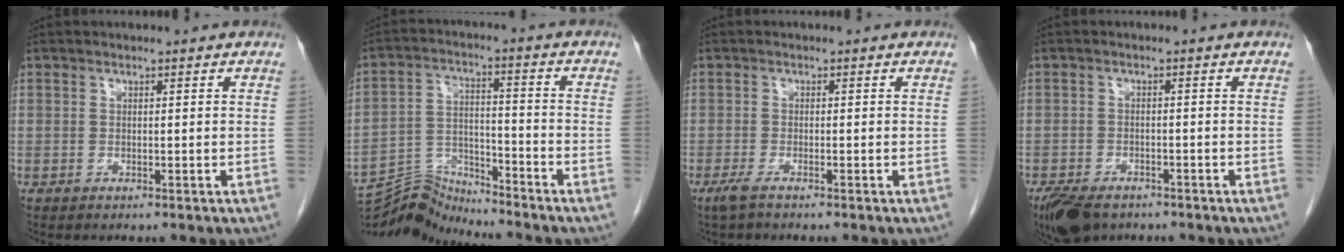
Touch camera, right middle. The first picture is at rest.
{"total": 6.5, "force": [-6.4, -0.4, -0.7], "torque": [0.005, 0.014, -0.118]}
{"total": 1.2, "force": [0.4, 0.2, 1.1], "torque": [-0.030, -0.007, 0.003]}
{"total": 7.6, "force": [-5.5, 3.8, 3.6], "torque": [-0.064, -0.007, -0.087]}